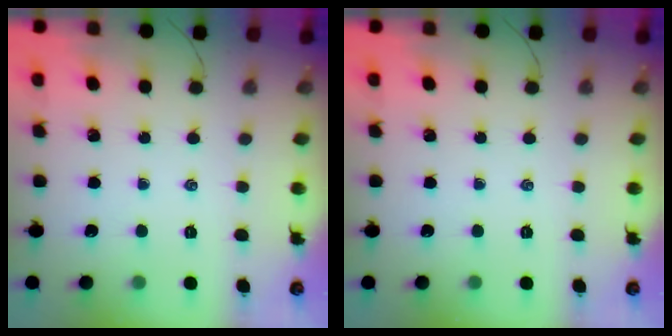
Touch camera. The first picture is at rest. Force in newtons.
{"total": 0.0}